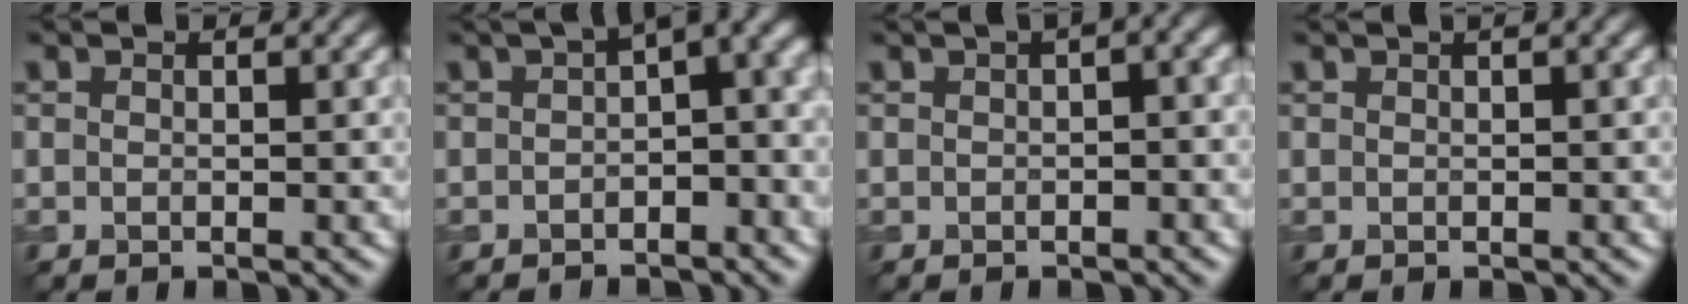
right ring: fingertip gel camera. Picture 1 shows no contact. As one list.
[{"total": 6.2, "force": [-0.2, 2.9, 5.5], "torque": [-0.054, 0.010, -0.011]}, {"total": 4.5, "force": [1.4, 1.7, 3.9], "torque": [-0.029, 0.016, 0.012]}, {"total": 2.1, "force": [0.9, 0.8, 1.7], "torque": [-0.017, 0.006, 0.007]}]